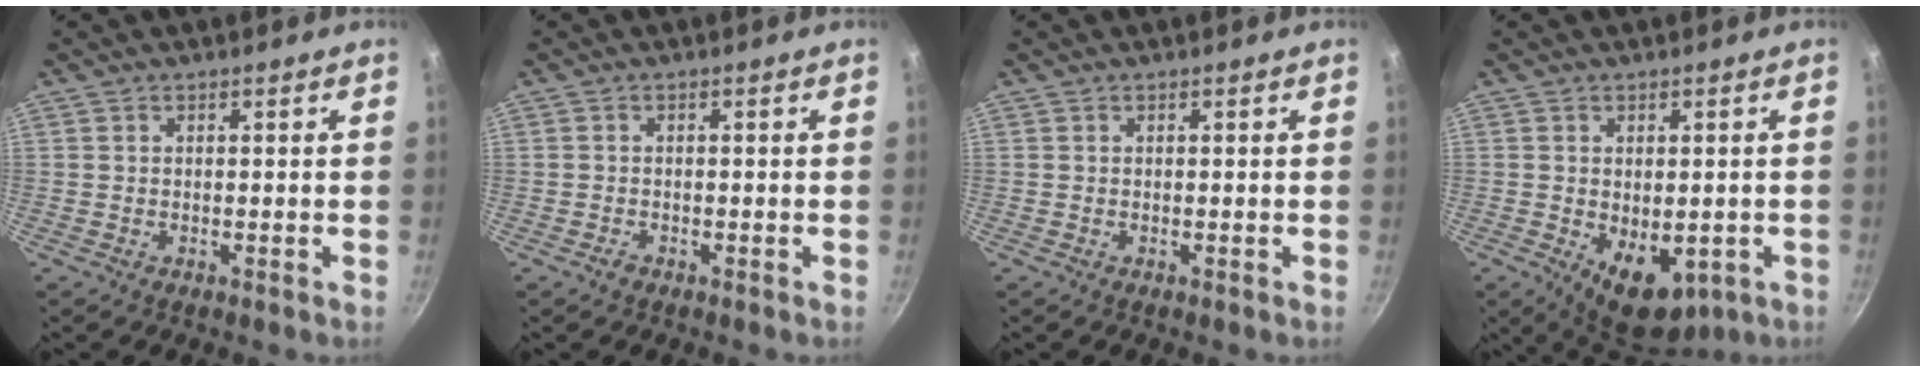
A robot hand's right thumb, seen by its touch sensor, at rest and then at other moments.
{"total": 1.0, "force": [-0.7, 0.6, 0.4], "torque": [-0.008, 0.005, -0.012]}
{"total": 0.0}
{"total": 9.9, "force": [-2.4, 6.1, 7.4], "torque": [-0.076, -0.010, -0.016]}